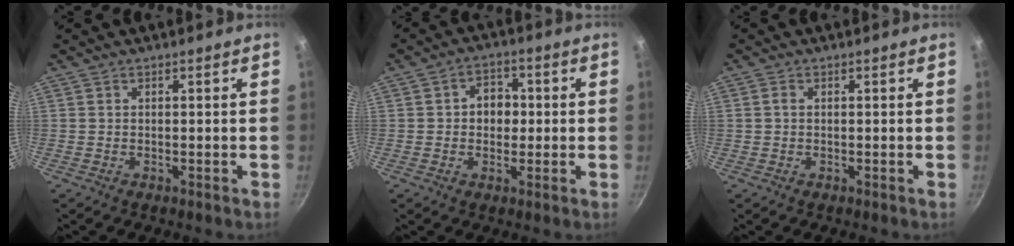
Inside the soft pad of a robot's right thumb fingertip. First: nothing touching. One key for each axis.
{"total": 5.7, "fx": 0.1, "fy": 4.7, "fz": 3.3, "tx": -0.016, "ty": 0.008, "tz": -0.004}
{"total": 1.0, "fx": 0.1, "fy": 0.8, "fz": 0.6, "tx": -0.010, "ty": 0.005, "tz": 0.001}